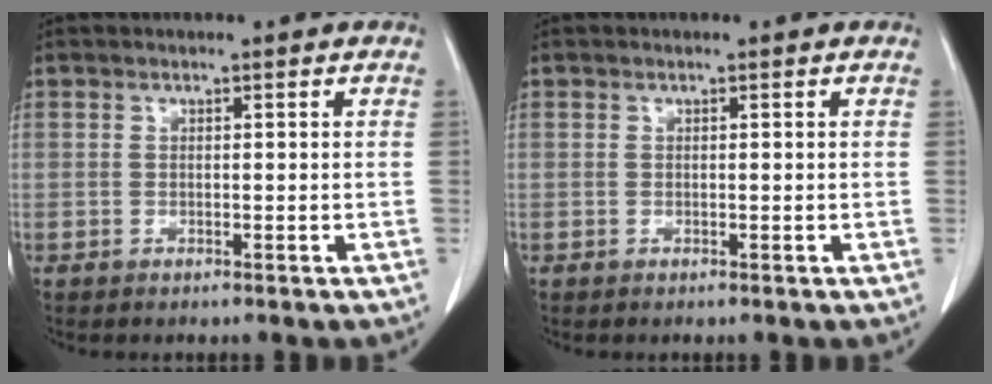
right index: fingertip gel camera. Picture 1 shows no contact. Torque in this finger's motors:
{"motor_torque": [0.00, 0.00, 0.00, 0.00]}